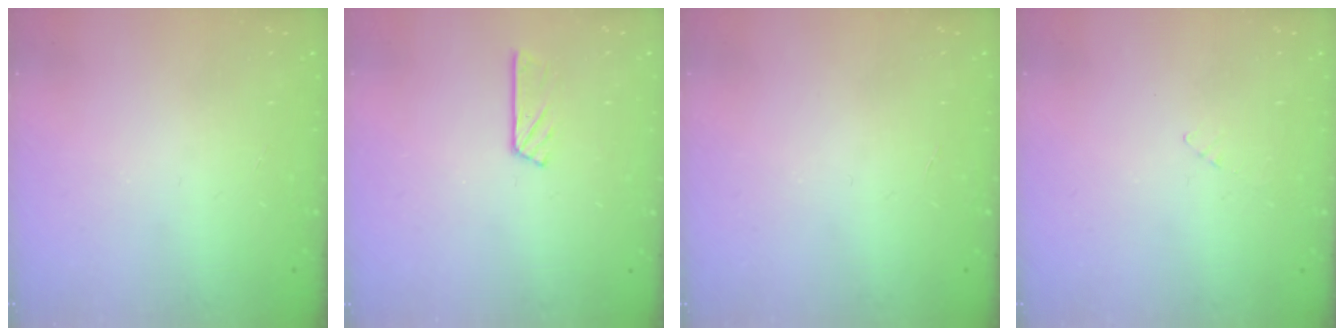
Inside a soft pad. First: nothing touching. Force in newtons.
{"total": 3.6, "press": 3.5, "slide": 0.4}
{"total": 0.0}
{"total": 2.3, "press": 2.3, "slide": 0.2}